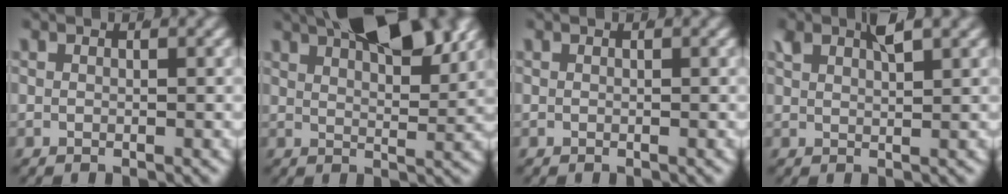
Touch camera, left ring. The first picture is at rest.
{"total": 8.9, "force": [5.4, 2.8, 6.4], "torque": [-0.088, 0.003, 0.087]}
{"total": 0.0}
{"total": 2.3, "force": [1.9, -0.2, 1.4], "torque": [-0.021, 0.001, 0.038]}